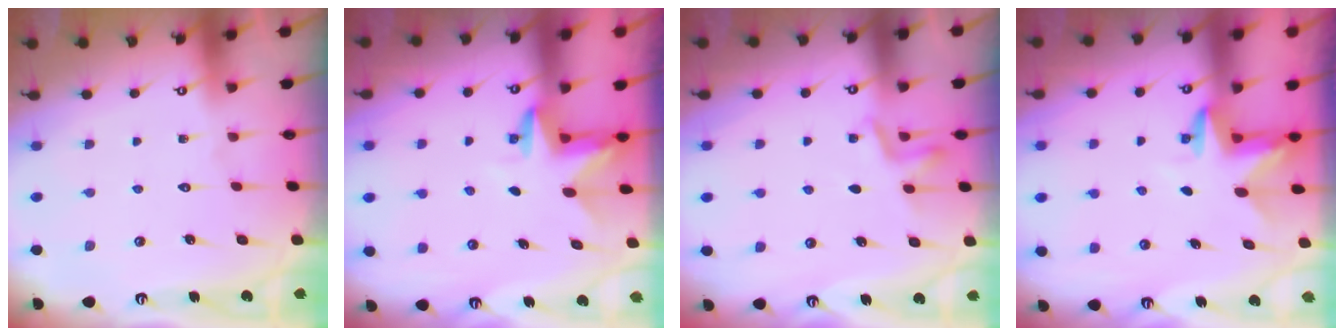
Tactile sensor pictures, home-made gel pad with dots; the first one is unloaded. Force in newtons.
{"total": 3.4, "press": 3.4, "slide": 0.1}
{"total": 5.1, "press": 4.9, "slide": 1.5}
{"total": 3.3, "press": 3.3, "slide": 0.2}